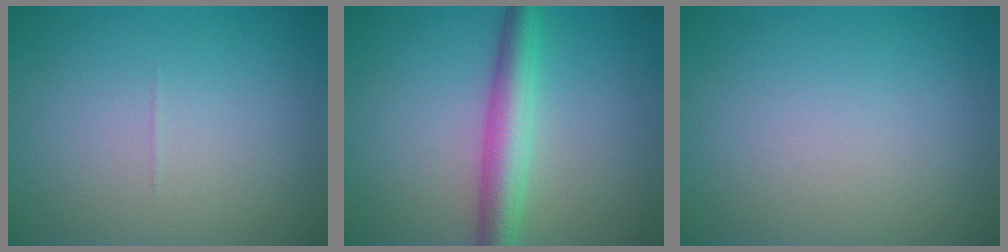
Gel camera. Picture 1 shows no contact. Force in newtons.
{"total": 4.6, "press": 4.6, "slide": 0.1}
{"total": 0.0}